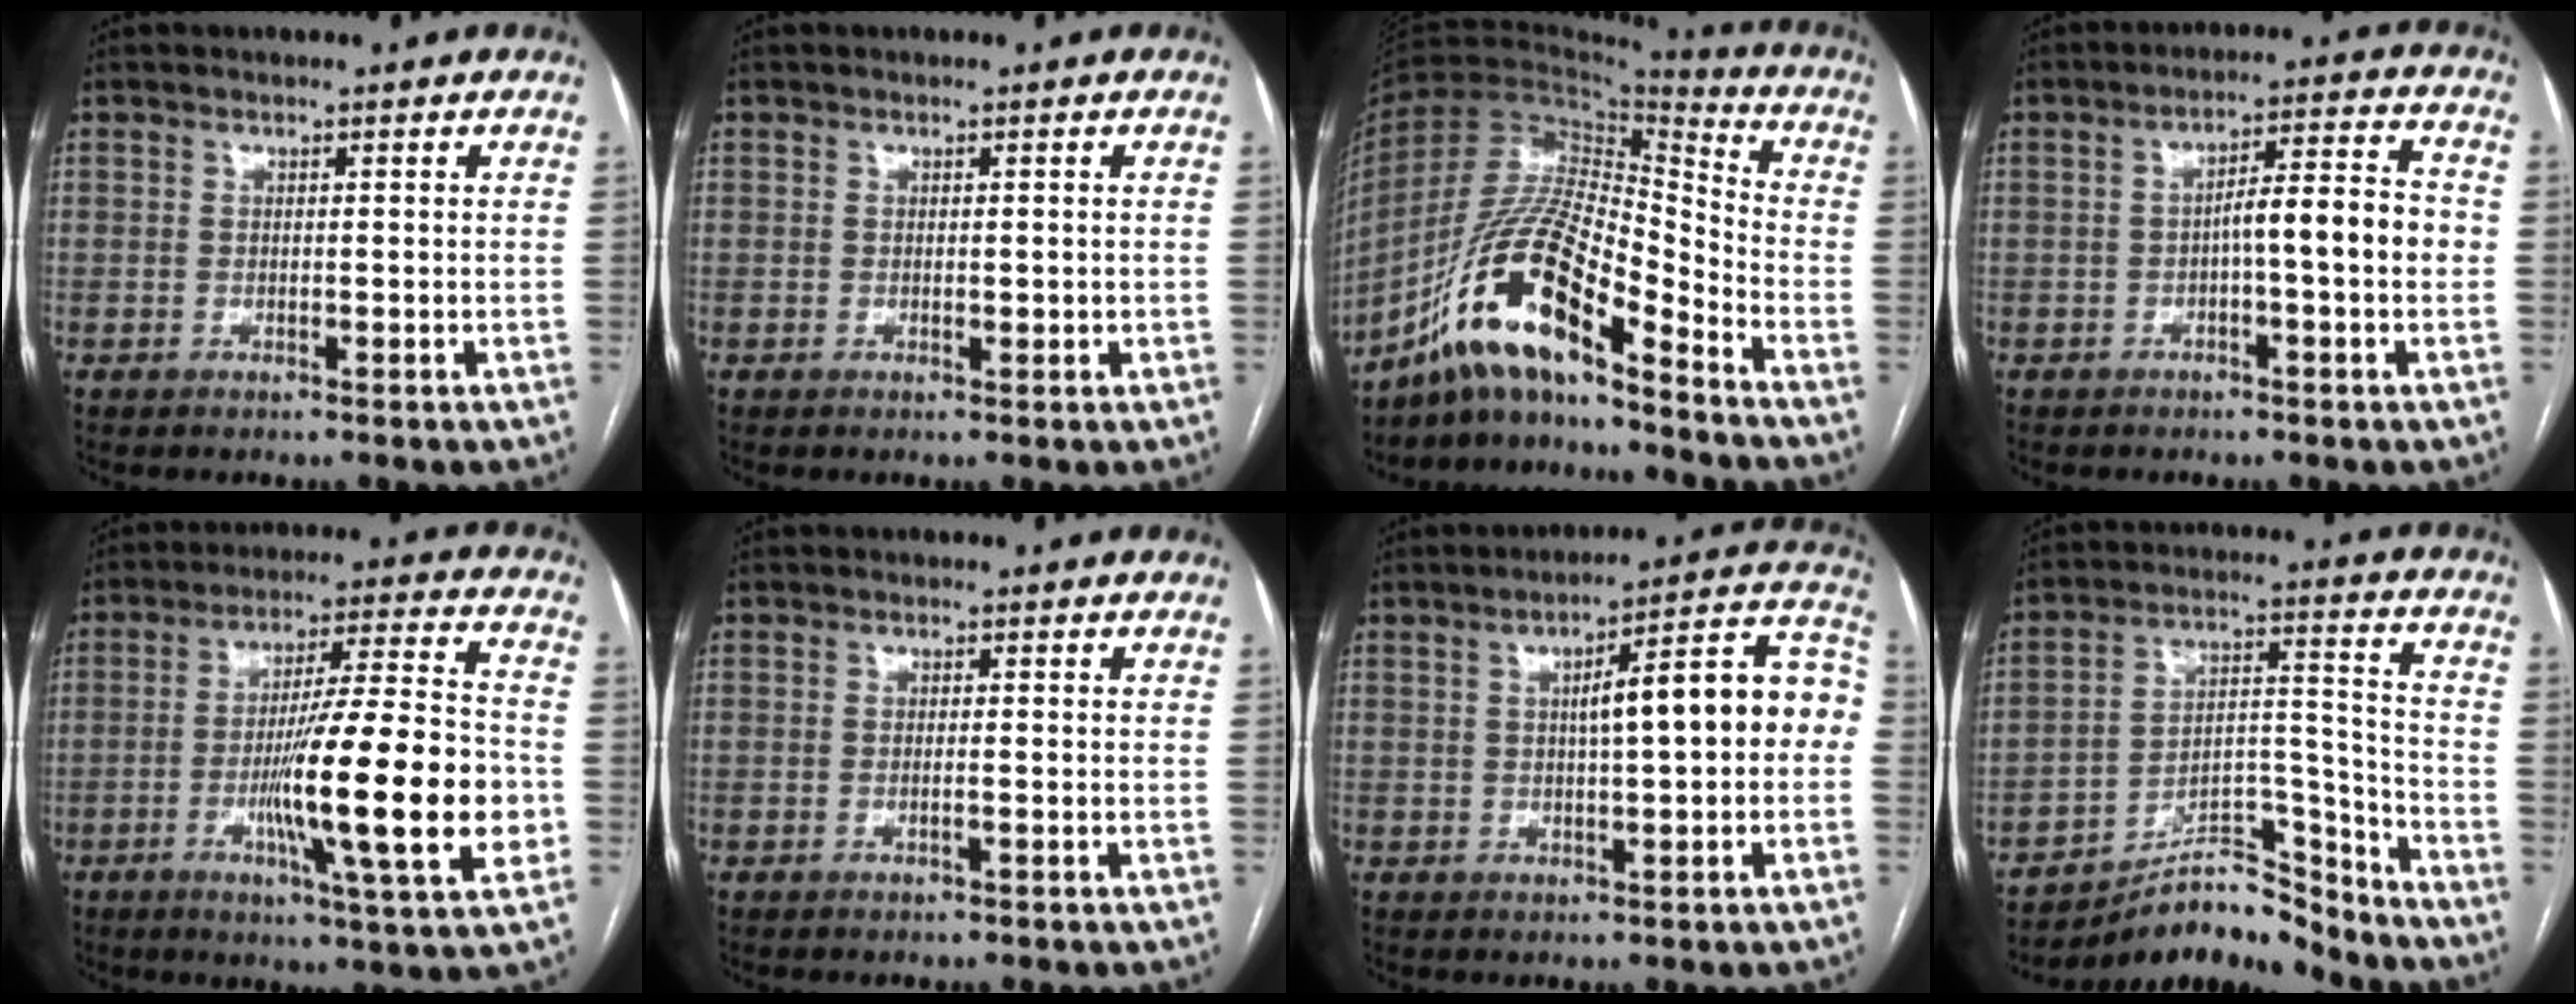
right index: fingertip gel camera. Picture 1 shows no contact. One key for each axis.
{"total": 0.9, "fx": 0.0, "fy": 0.4, "fz": 0.8, "tx": -0.014, "ty": -0.004, "tz": 0.003}
{"total": 15.2, "fx": -10.5, "fy": 2.6, "fz": 10.7, "tx": -0.204, "ty": 0.015, "tz": -0.191}
{"total": 7.7, "fx": -1.2, "fy": 0.9, "fz": 7.6, "tx": -0.113, "ty": 0.025, "tz": -0.019}
{"total": 19.4, "fx": -4.2, "fy": 0.7, "fz": 18.9, "tx": -0.289, "ty": -0.007, "tz": -0.066}
{"total": 0.8, "fx": -0.3, "fy": -0.1, "fz": 0.7, "tx": -0.014, "ty": 0.000, "tz": -0.005}
{"total": 12.5, "fx": 0.6, "fy": 2.3, "fz": 12.3, "tx": -0.164, "ty": 0.048, "tz": 0.007}
{"total": 12.2, "fx": -11.6, "fy": 2.4, "fz": 2.8, "tx": -0.036, "ty": 0.054, "tz": -0.199}